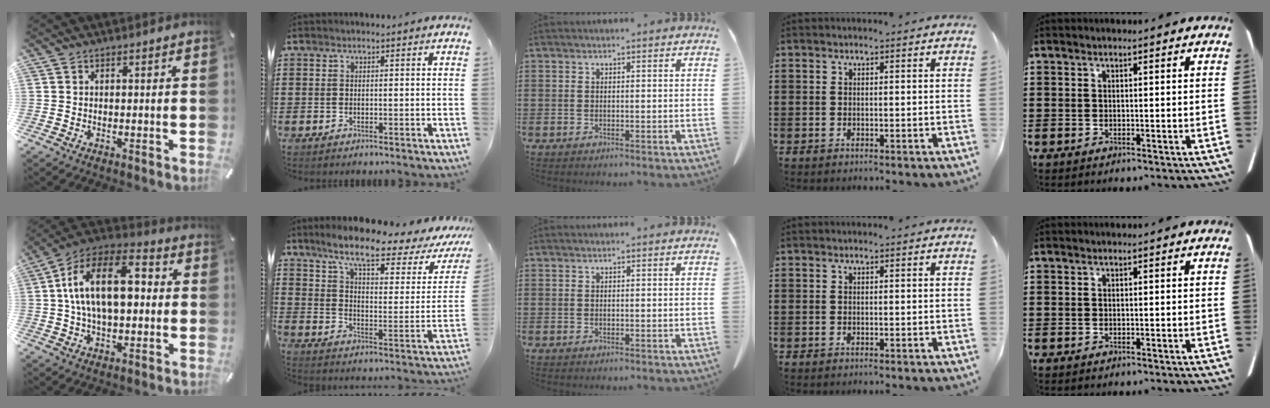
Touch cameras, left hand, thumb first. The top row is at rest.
{"thumb": {"total": 16.7, "force": [1.7, 9.7, 13.5], "torque": [-0.258, 0.003, 0.023]}, "index": {"total": 9.4, "force": [6.8, 1.2, 6.3], "torque": [-0.132, -0.038, 0.107]}}